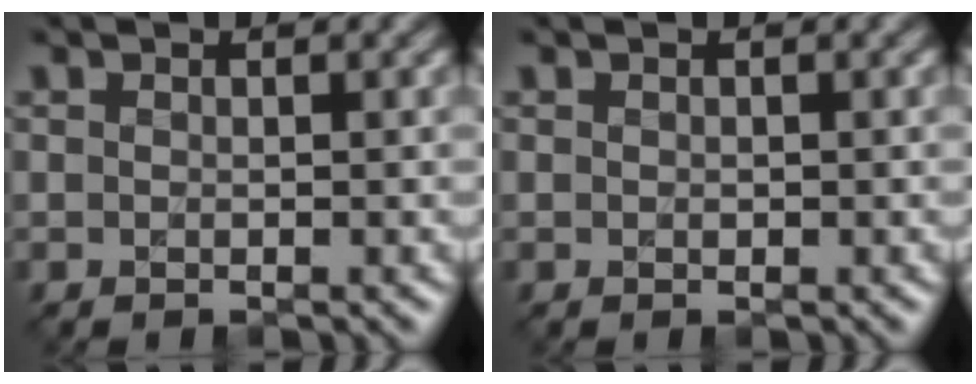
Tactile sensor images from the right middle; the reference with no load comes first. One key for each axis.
{"total": 0.0}